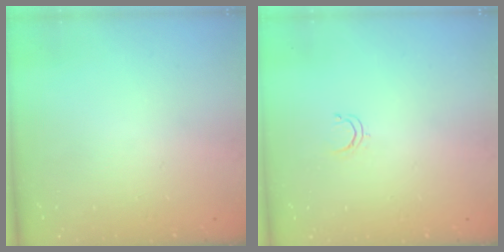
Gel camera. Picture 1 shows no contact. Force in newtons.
{"total": 2.4, "press": 2.4, "slide": 0.2}